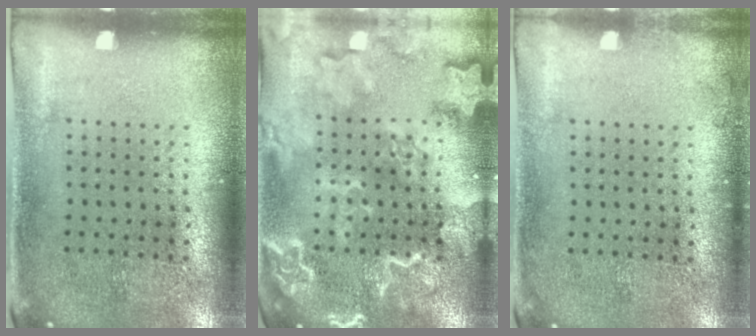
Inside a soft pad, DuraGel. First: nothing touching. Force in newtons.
{"total": 4.7, "press": 4.7, "slide": 0.6}
{"total": 0.6, "press": 0.5, "slide": 0.1}